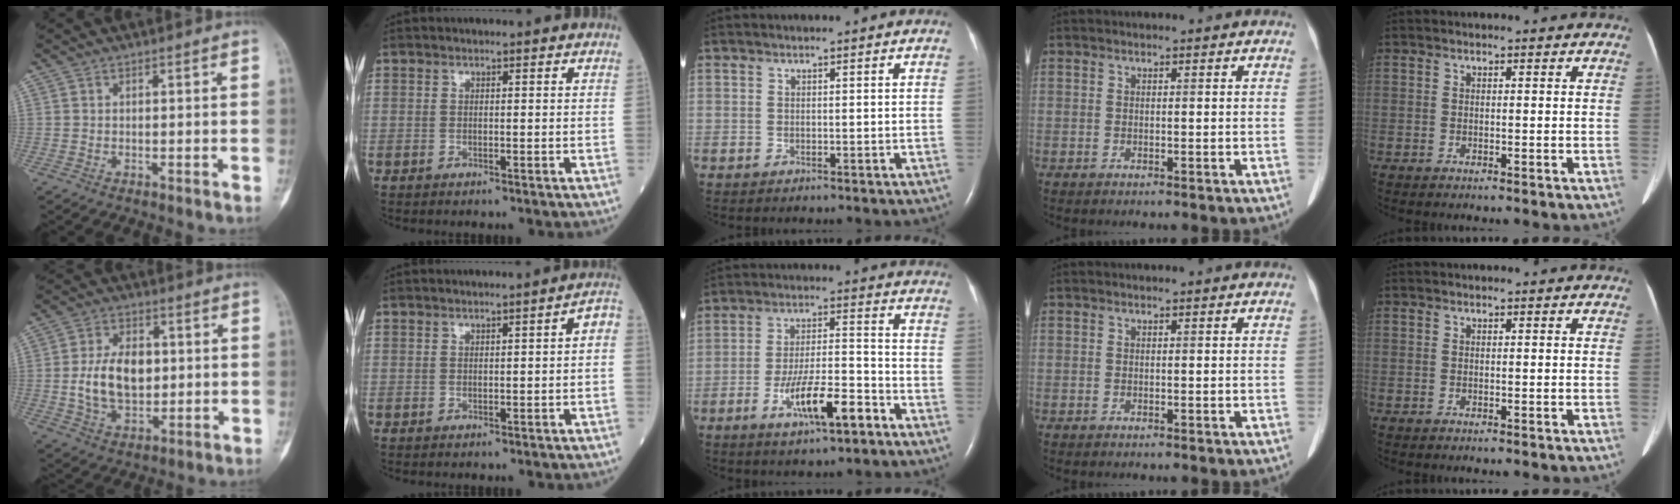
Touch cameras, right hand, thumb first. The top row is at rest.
{"thumb": {"total": 12.1, "force": [0.4, 7.9, 9.1], "torque": [-0.141, 0.003, 0.012]}, "index": {"total": 2.2, "force": [-0.2, 0.5, 2.1], "torque": [-0.022, 0.010, -0.004]}, "middle": {"total": 9.7, "force": [-5.2, 1.8, 8.0], "torque": [-0.142, 0.000, -0.086]}}